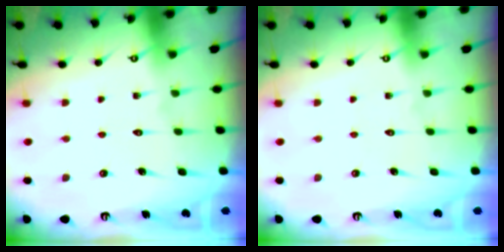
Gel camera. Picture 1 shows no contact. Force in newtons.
{"total": 0.0}